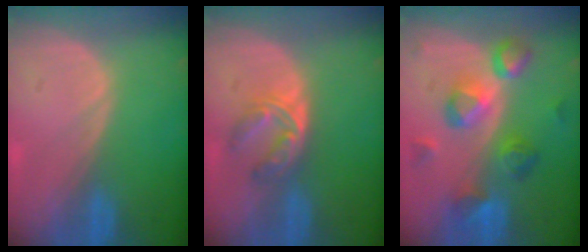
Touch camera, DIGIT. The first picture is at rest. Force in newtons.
{"total": 5.9, "press": 4.7, "slide": 3.6}
{"total": 8.5, "press": 8.2, "slide": 2.0}